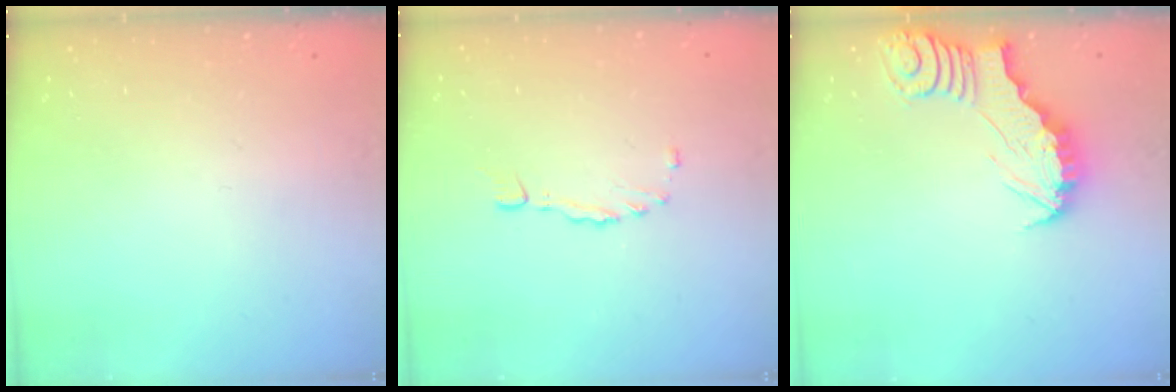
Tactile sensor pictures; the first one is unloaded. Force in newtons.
{"total": 1.3, "press": 1.3, "slide": 0.3}
{"total": 3.3, "press": 3.3, "slide": 0.4}